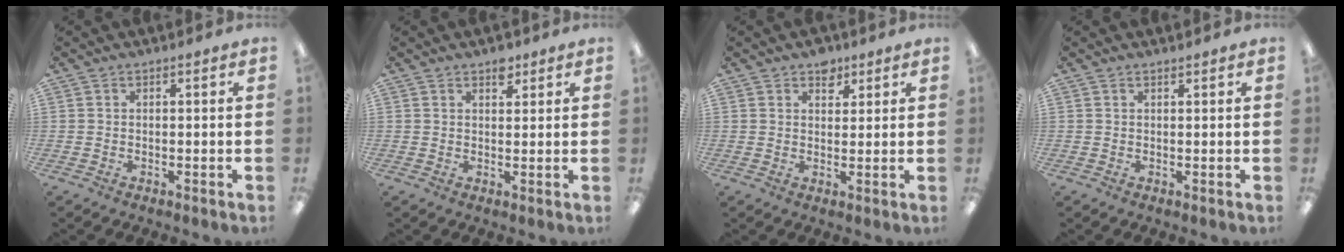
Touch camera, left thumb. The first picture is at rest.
{"total": 3.0, "force": [2.2, 1.6, 1.3], "torque": [-0.003, -0.008, 0.035]}
{"total": 4.1, "force": [2.9, 2.6, 1.4], "torque": [-0.003, -0.010, 0.048]}
{"total": 0.6, "force": [0.5, 0.1, 0.0], "torque": [-0.002, 0.001, 0.010]}